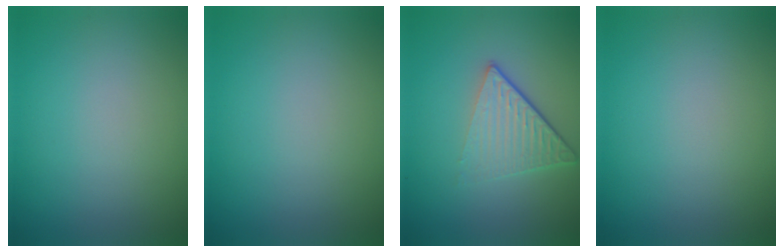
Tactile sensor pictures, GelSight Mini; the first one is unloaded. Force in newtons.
{"total": 0.0}
{"total": 4.5, "press": 2.9, "slide": 3.5}
{"total": 0.0}